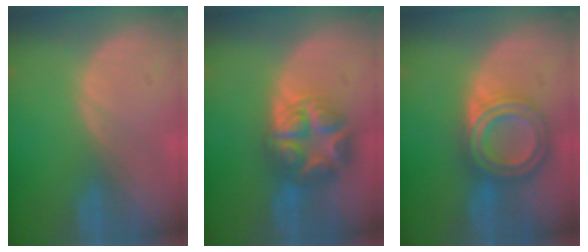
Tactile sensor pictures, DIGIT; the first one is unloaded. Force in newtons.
{"total": 8.0, "press": 8.0, "slide": 0.5}
{"total": 7.7, "press": 7.6, "slide": 0.5}